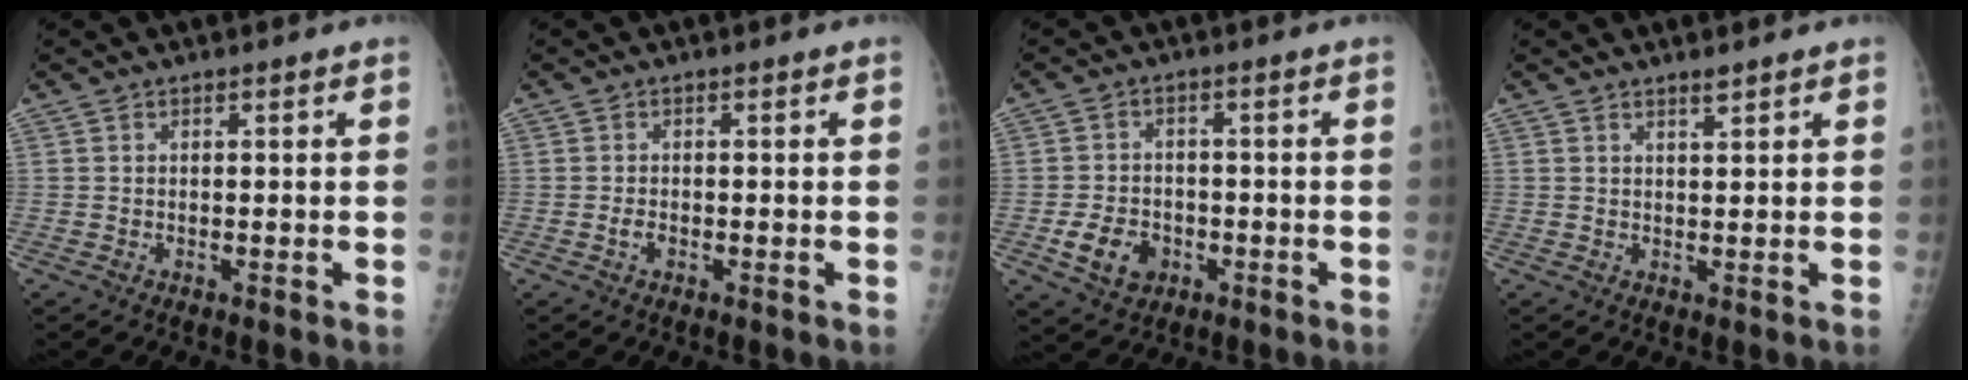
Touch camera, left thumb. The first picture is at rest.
{"total": 1.3, "force": [-0.4, 0.9, 0.8], "torque": [-0.014, 0.001, -0.009]}
{"total": 6.8, "force": [-2.3, 5.3, 3.6], "torque": [-0.049, 0.010, -0.034]}
{"total": 1.5, "force": [1.3, 0.2, 0.7], "torque": [-0.010, -0.012, 0.024]}